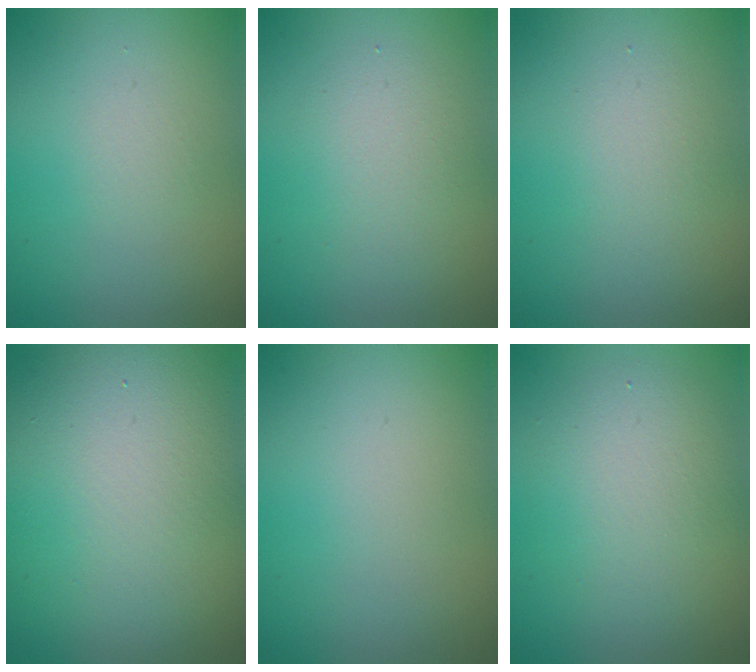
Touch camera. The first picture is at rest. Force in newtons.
{"total": 2.7, "press": 2.7, "slide": 0.2}
{"total": 1.8, "press": 1.8, "slide": 0.1}
{"total": 13.4, "press": 13.4, "slide": 0.5}
{"total": 0.0}
{"total": 4.4, "press": 4.4, "slide": 0.4}